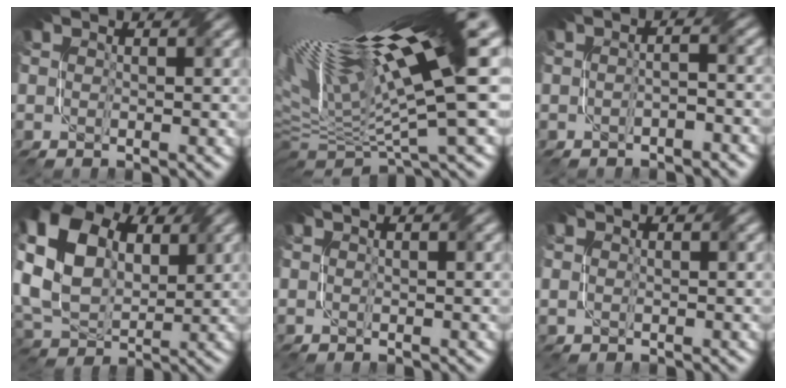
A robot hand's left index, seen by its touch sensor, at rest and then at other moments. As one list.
[{"total": 16.1, "force": [4.6, 3.7, 15.0], "torque": [-0.265, 0.006, 0.093]}, {"total": 1.9, "force": [-1.0, 0.4, 1.6], "torque": [-0.024, 0.005, -0.020]}, {"total": 12.8, "force": [3.9, 8.7, 8.5], "torque": [-0.204, 0.020, 0.073]}, {"total": 1.5, "force": [1.1, 0.4, 0.9], "torque": [-0.013, -0.003, 0.012]}, {"total": 1.2, "force": [0.6, 0.7, 0.8], "torque": [-0.020, 0.001, 0.016]}]